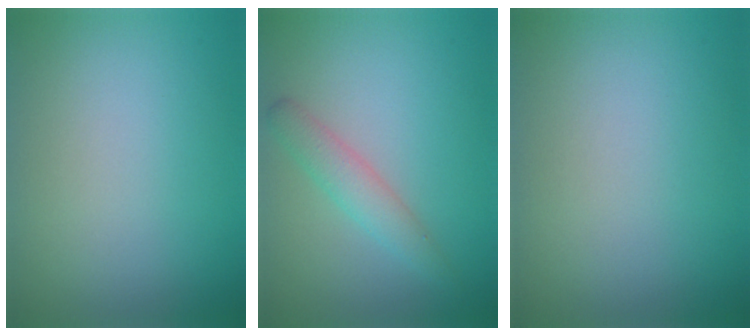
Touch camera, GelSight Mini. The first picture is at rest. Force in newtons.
{"total": 2.3, "press": 2.3, "slide": 0.2}
{"total": 0.0}